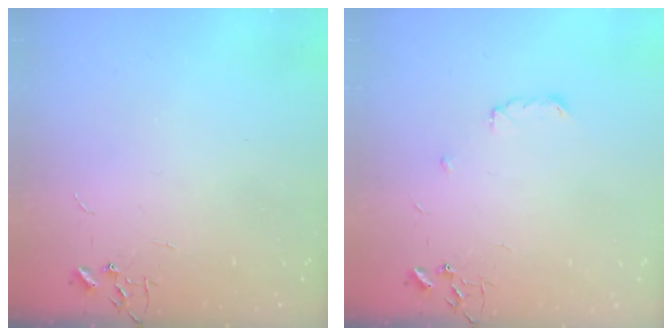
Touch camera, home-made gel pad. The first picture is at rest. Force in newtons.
{"total": 4.3, "press": 4.2, "slide": 0.6}